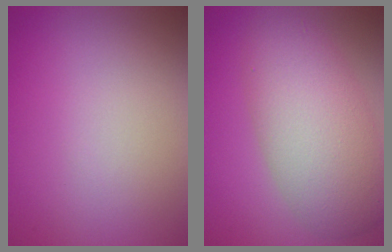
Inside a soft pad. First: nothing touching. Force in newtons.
{"total": 7.7, "press": 7.7, "slide": 0.2}